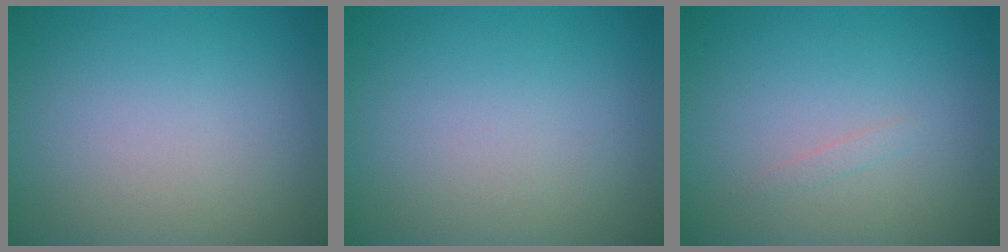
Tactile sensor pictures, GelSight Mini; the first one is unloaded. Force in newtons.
{"total": 0.0}
{"total": 0.5, "press": 0.5, "slide": 0.1}